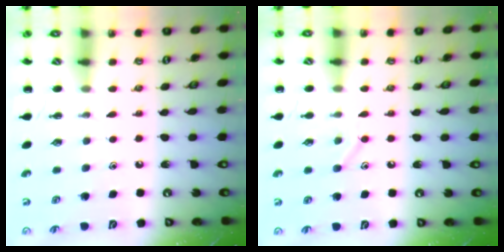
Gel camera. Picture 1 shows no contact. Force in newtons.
{"total": 7.4, "press": 7.2, "slide": 1.4}